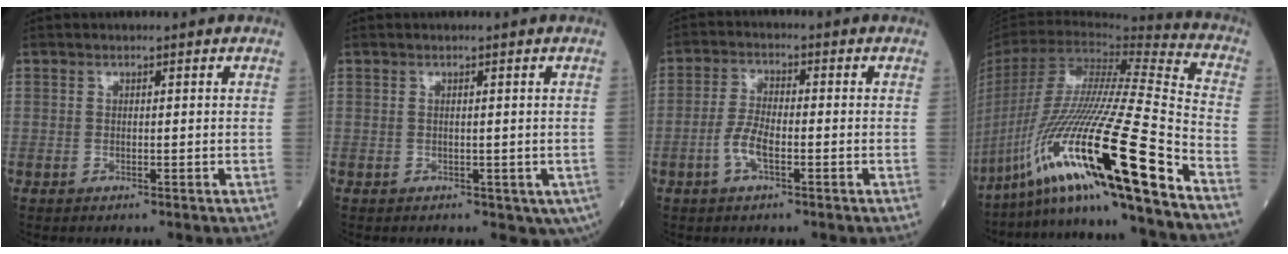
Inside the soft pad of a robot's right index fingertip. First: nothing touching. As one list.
[{"total": 3.6, "force": [-1.5, 2.4, 2.2], "torque": [-0.014, -0.003, -0.015]}, {"total": 4.7, "force": [-1.9, 1.5, 4.0], "torque": [-0.089, 0.003, -0.040]}, {"total": 28.1, "force": [-15.6, 0.2, 23.4], "torque": [-0.444, -0.047, -0.283]}]